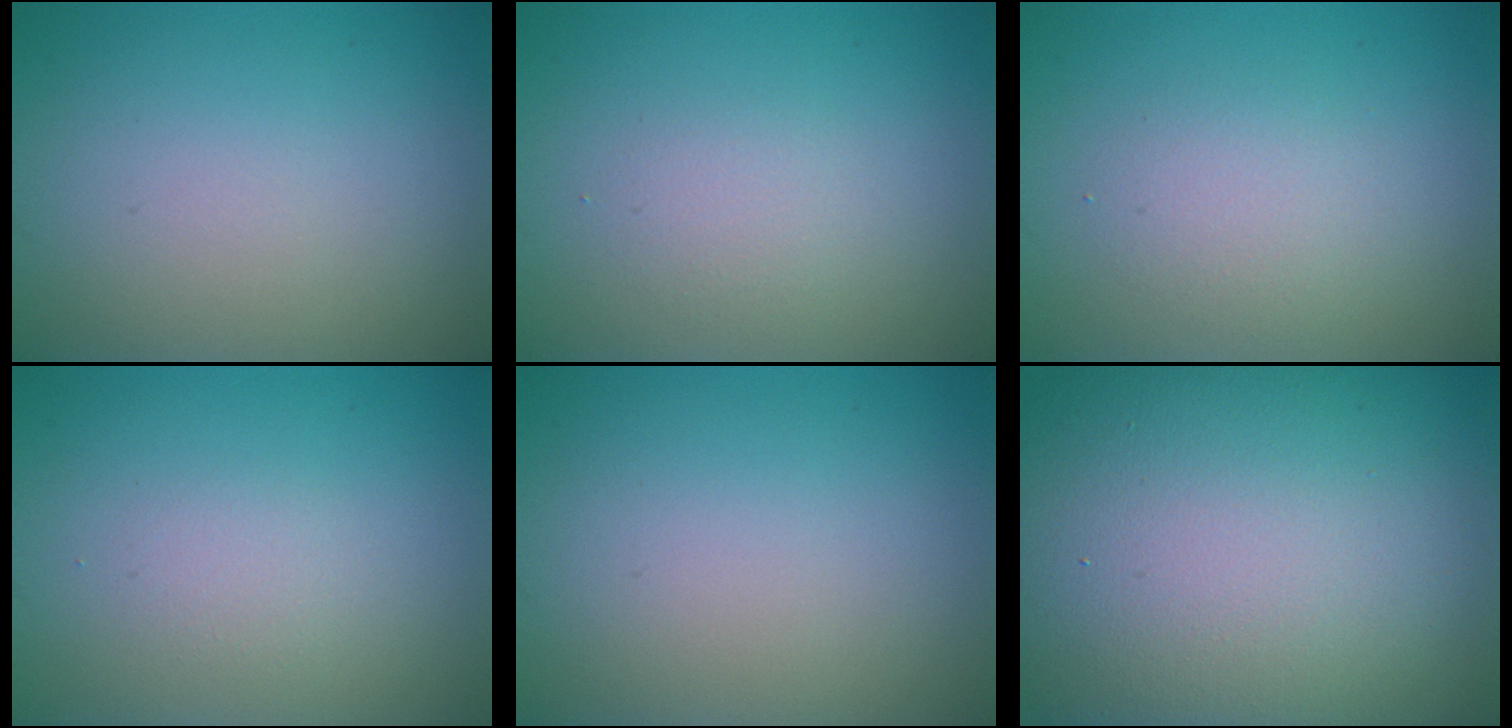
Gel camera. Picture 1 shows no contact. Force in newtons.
{"total": 1.4, "press": 1.4, "slide": 0.0}
{"total": 2.2, "press": 2.2, "slide": 0.2}
{"total": 1.1, "press": 1.1, "slide": 0.0}
{"total": 0.0}
{"total": 21.1, "press": 21.1, "slide": 0.7}